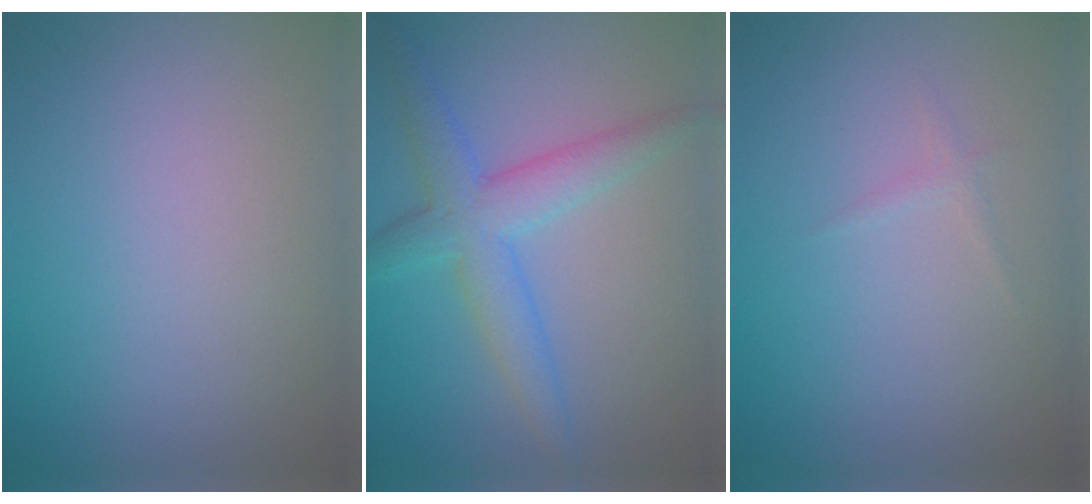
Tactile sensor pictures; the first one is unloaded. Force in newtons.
{"total": 4.9, "press": 4.9, "slide": 0.2}
{"total": 0.6, "press": 0.6, "slide": 0.0}